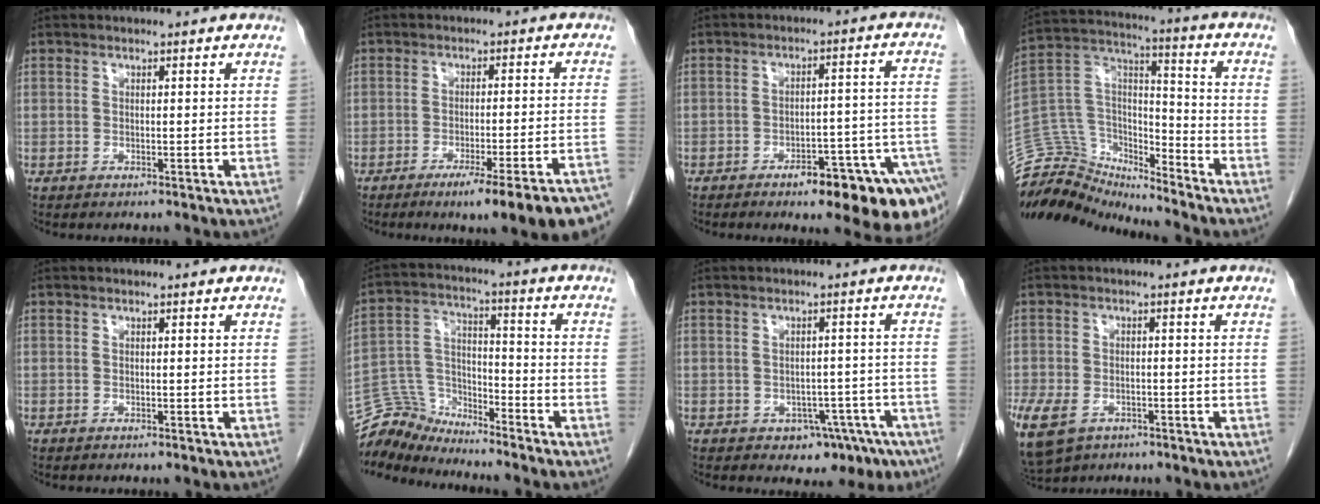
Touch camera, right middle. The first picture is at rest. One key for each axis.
{"total": 15.2, "fx": -11.6, "fy": 0.1, "fz": 9.8, "tx": -0.069, "ty": -0.001, "tz": -0.156}
{"total": 14.6, "fx": -9.3, "fy": 2.4, "fz": 11.1, "tx": -0.050, "ty": 0.033, "tz": -0.117}
{"total": 14.8, "fx": -14.5, "fy": 2.7, "fz": 0.7, "tx": -0.015, "ty": 0.072, "tz": -0.263}
{"total": 0.0}
{"total": 8.5, "fx": -8.3, "fy": 0.9, "fz": -1.0, "tx": 0.010, "ty": 0.029, "tz": -0.165}
{"total": 7.9, "fx": -5.1, "fy": 5.0, "fz": 3.5, "tx": -0.012, "ty": 0.015, "tz": -0.064}
{"total": 14.7, "fx": -7.4, "fy": 10.1, "fz": 7.6, "tx": -0.225, "ty": -0.018, "tz": -0.109}